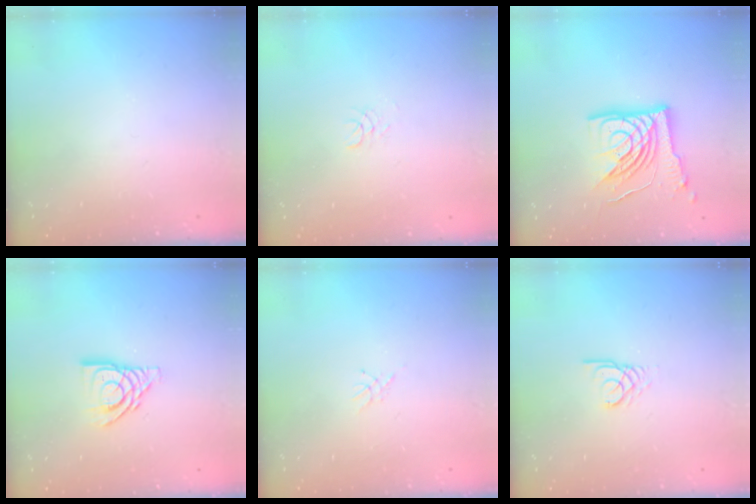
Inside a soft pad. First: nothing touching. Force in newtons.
{"total": 1.7, "press": 1.7, "slide": 0.2}
{"total": 15.7, "press": 15.6, "slide": 1.8}
{"total": 11.8, "press": 11.7, "slide": 1.1}
{"total": 2.3, "press": 2.2, "slide": 0.3}
{"total": 2.6, "press": 2.6, "slide": 0.1}